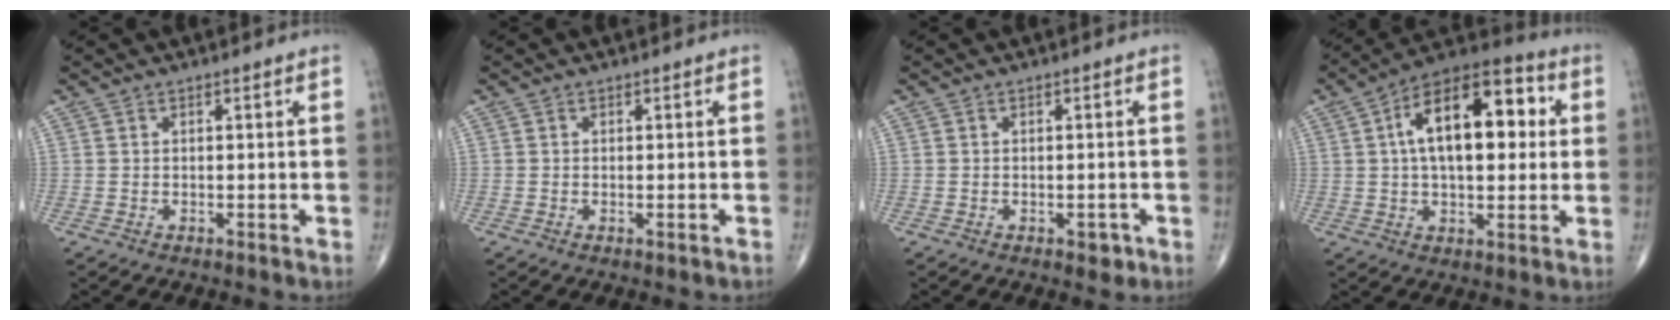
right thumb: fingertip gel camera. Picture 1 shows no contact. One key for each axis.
{"total": 0.8, "fx": -0.4, "fy": 0.1, "fz": 0.7, "tx": -0.014, "ty": 0.001, "tz": -0.004}
{"total": 2.0, "fx": -0.9, "fy": 1.1, "fz": 1.4, "tx": -0.008, "ty": 0.003, "tz": -0.009}
{"total": 18.9, "fx": 3.5, "fy": 9.6, "fz": 15.9, "tx": -0.225, "ty": 0.027, "tz": 0.046}